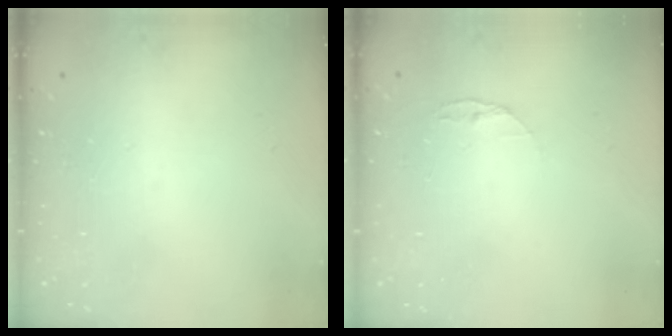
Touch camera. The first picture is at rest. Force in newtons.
{"total": 3.8, "press": 3.7, "slide": 0.4}